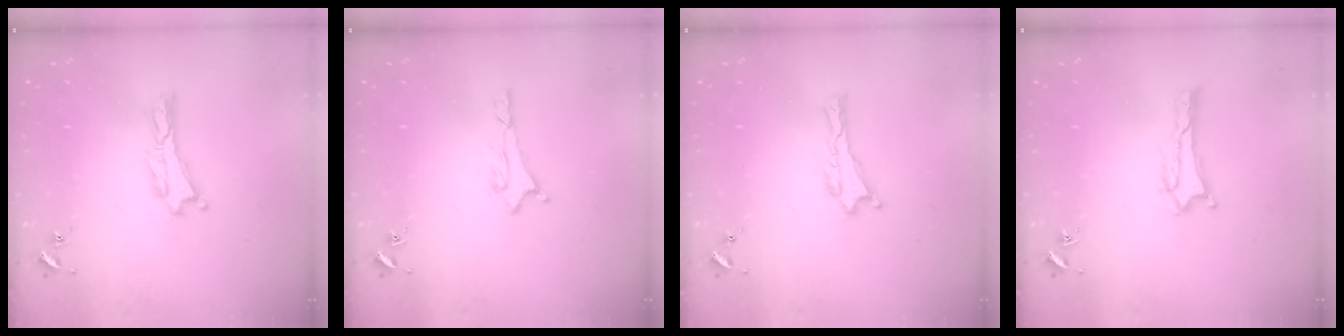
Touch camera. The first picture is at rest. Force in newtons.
{"total": 1.0, "press": 1.0, "slide": 0.1}
{"total": 0.0}
{"total": 0.8, "press": 0.8, "slide": 0.1}